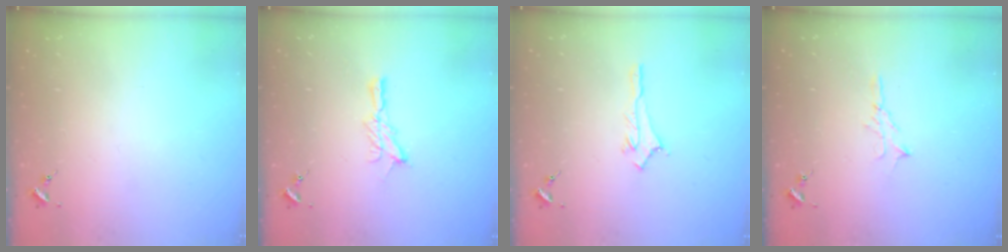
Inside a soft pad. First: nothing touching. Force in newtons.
{"total": 7.6, "press": 7.6, "slide": 0.1}
{"total": 2.9, "press": 2.9, "slide": 0.3}
{"total": 4.7, "press": 4.7, "slide": 0.5}